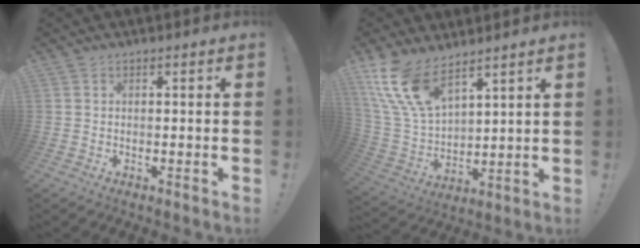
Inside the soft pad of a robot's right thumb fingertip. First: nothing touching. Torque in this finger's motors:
{"motor_torque": [0.15, 1.48, 1.26, 0.89, 0.14]}